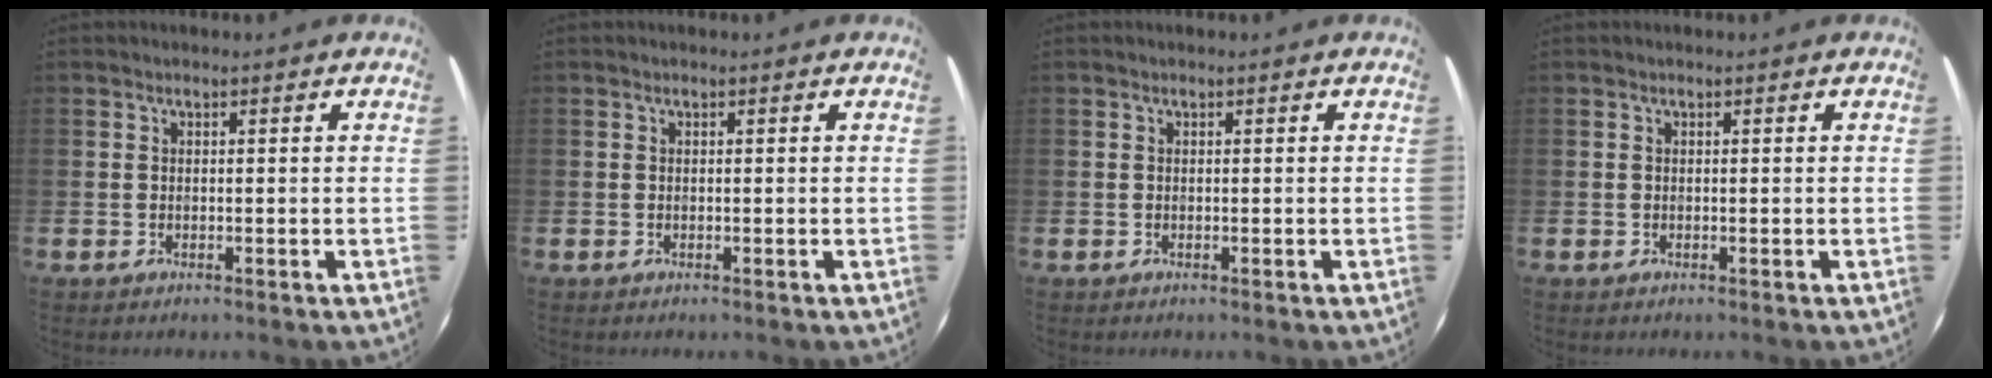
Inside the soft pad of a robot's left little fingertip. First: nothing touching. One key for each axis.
{"total": 0.0}
{"total": 0.0}
{"total": 0.0}